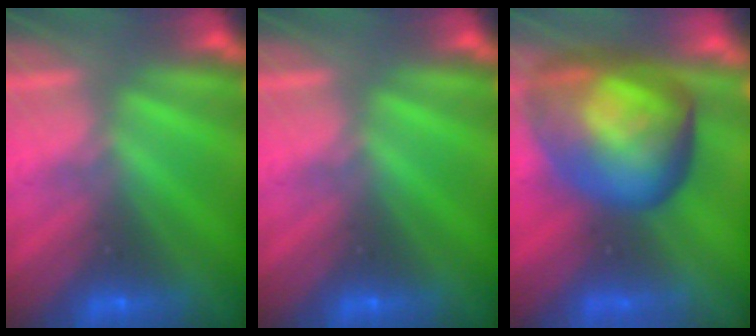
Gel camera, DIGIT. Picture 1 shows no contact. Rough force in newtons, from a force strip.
{"total": 0.0}
{"total": 7.9}